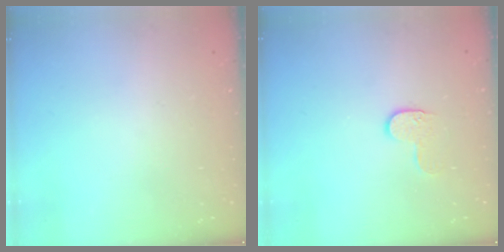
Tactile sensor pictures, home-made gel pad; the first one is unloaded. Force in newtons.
{"total": 5.6, "press": 5.6, "slide": 0.5}